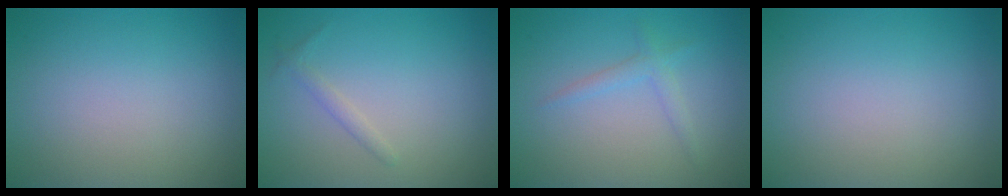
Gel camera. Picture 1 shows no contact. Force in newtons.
{"total": 0.9, "press": 0.9, "slide": 0.1}
{"total": 1.4, "press": 1.4, "slide": 0.0}
{"total": 0.0}